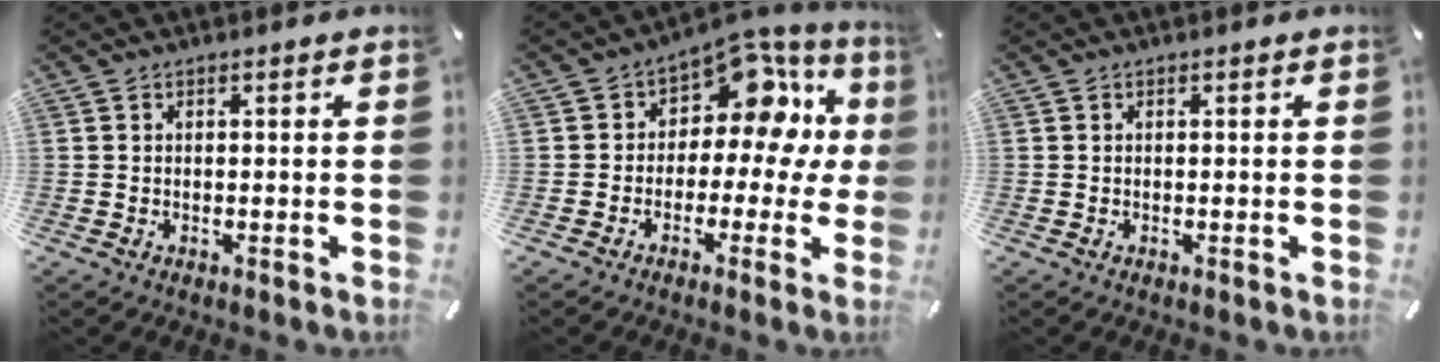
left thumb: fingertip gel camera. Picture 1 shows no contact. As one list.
[{"total": 11.4, "force": [5.1, 7.0, 7.4], "torque": [-0.122, -0.042, 0.089]}, {"total": 0.0}]